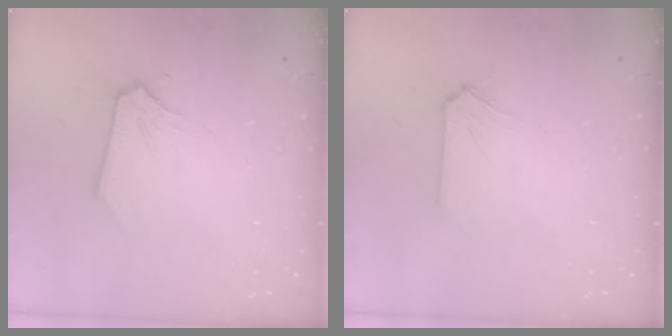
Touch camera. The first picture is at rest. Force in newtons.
{"total": 0.0}